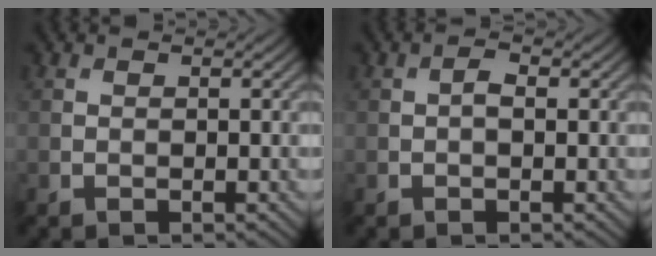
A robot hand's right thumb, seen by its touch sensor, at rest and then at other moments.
{"total": 1.2, "force": [0.0, 0.6, 1.1], "torque": [-0.021, 0.002, -0.002]}